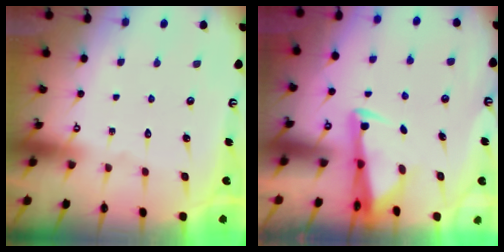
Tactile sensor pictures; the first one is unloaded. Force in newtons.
{"total": 3.1, "press": 3.0, "slide": 0.6}